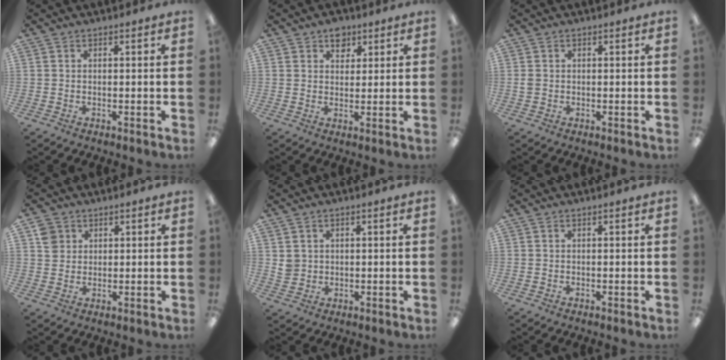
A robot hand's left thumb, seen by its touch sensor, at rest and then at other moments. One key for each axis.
{"total": 5.1, "fx": 3.3, "fy": 3.7, "fz": 1.2, "tx": -0.006, "ty": -0.008, "tz": 0.056}
{"total": 1.3, "fx": 0.0, "fy": 1.1, "fz": 0.6, "tx": -0.012, "ty": 0.004, "tz": -0.001}
{"total": 4.2, "fx": 2.0, "fy": 3.7, "fz": 0.7, "tx": -0.003, "ty": -0.001, "tz": 0.033}
{"total": 3.1, "fx": 0.9, "fy": 2.9, "fz": 0.3, "tx": -0.005, "ty": 0.001, "tz": 0.015}
{"total": 0.0}